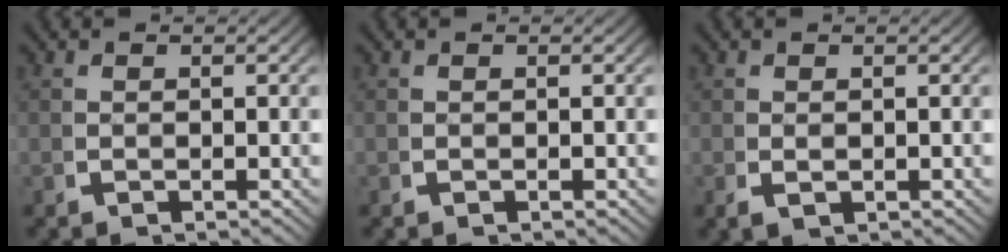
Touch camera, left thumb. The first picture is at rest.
{"total": 0.0}
{"total": 1.0, "force": [0.0, 0.8, 0.7], "torque": [-0.022, -0.010, 0.009]}